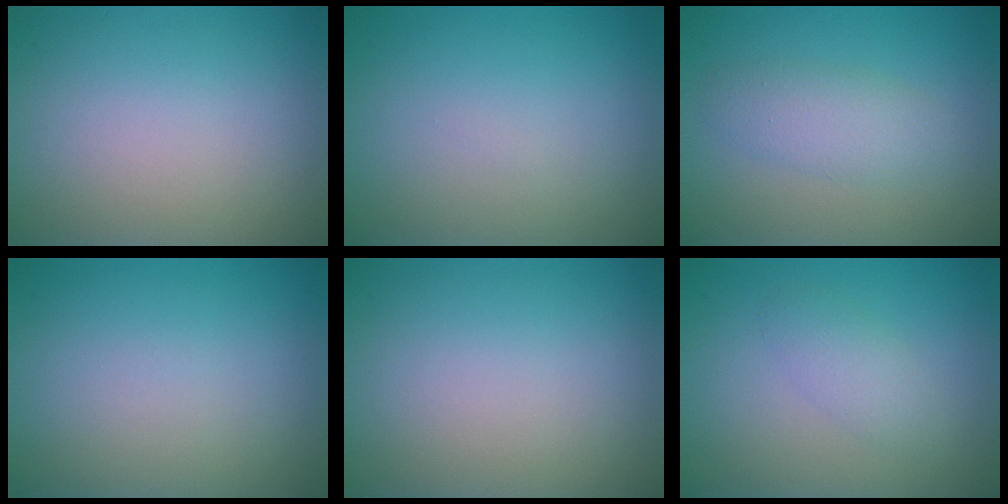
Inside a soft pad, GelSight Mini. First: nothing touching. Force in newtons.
{"total": 0.0}
{"total": 2.7, "press": 2.7, "slide": 0.0}
{"total": 0.0}
{"total": 0.0}
{"total": 1.9, "press": 1.9, "slide": 0.2}